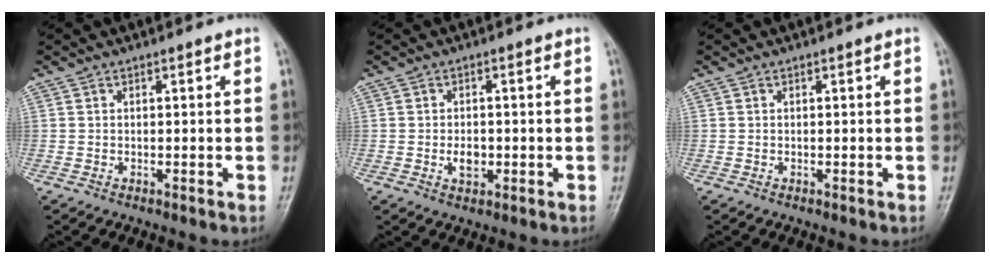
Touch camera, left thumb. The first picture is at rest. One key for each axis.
{"total": 3.2, "fx": -0.7, "fy": 2.1, "fz": 2.2, "tx": -0.030, "ty": 0.003, "tz": -0.010}
{"total": 0.0}